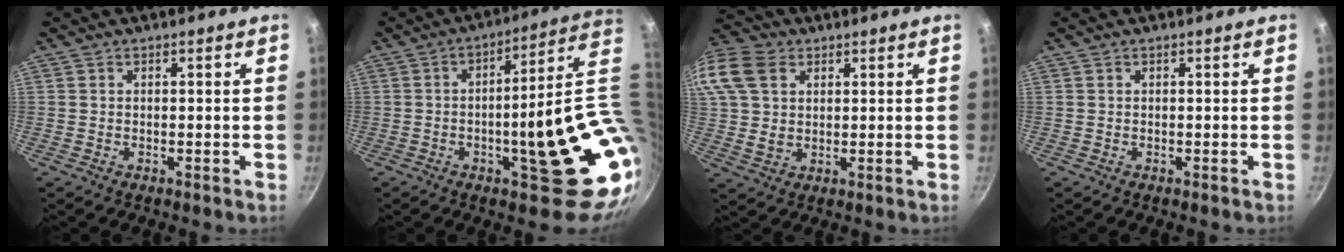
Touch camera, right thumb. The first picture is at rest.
{"total": 23.4, "force": [-1.2, 5.5, 22.7], "torque": [-0.254, -0.006, -0.005]}
{"total": 17.9, "force": [6.7, 13.0, 10.2], "torque": [-0.237, 0.021, 0.125]}
{"total": 0.0}